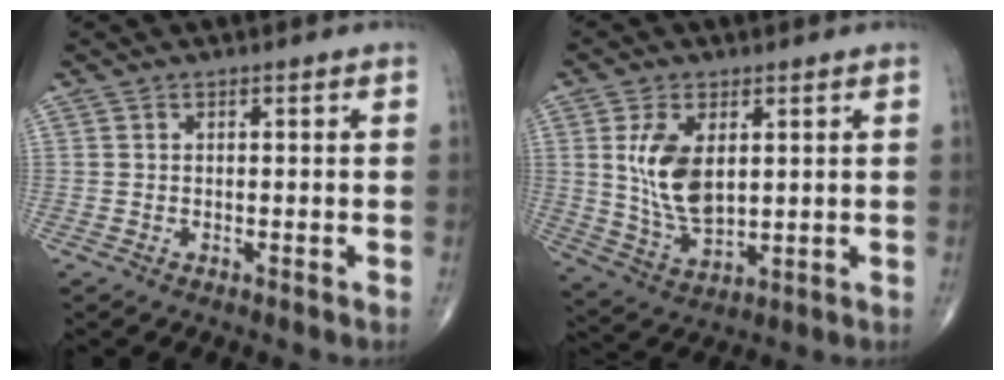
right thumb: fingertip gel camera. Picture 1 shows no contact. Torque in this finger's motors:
{"motor_torque": [-0.74, 0.59, 1.03, 0.58, 0.08]}